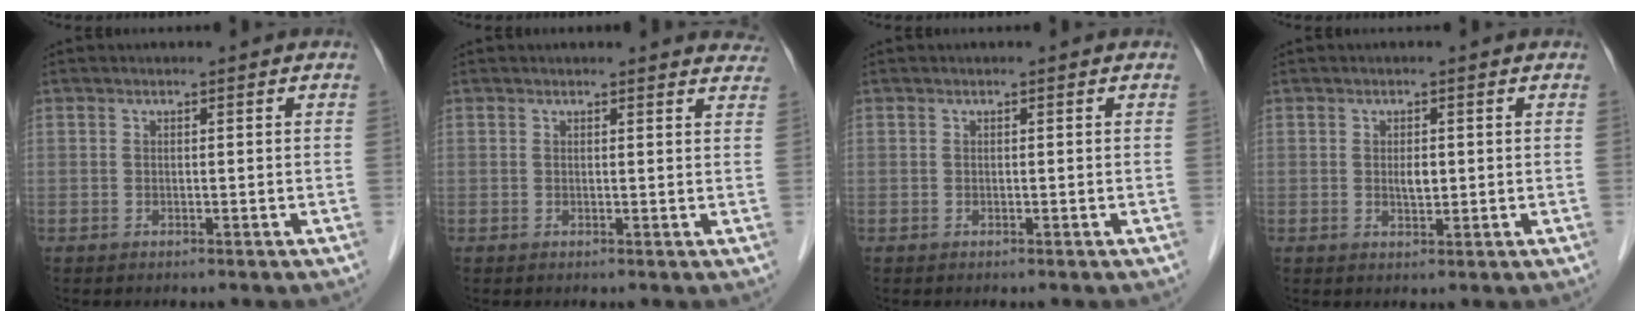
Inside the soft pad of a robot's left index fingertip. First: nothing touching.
{"total": 5.4, "force": [5.3, 0.8, 0.5], "torque": [0.008, -0.020, 0.027]}
{"total": 0.0}
{"total": 1.8, "force": [0.2, 0.8, 1.6], "torque": [-0.028, -0.001, 0.005]}